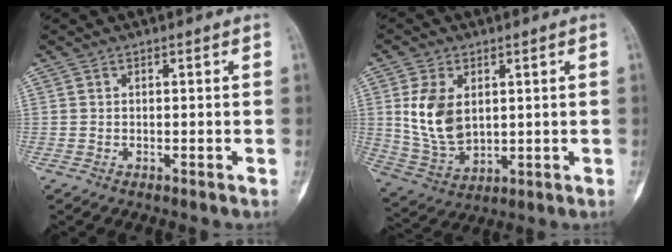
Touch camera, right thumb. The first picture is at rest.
{"total": 10.9, "force": [2.3, 7.0, 8.0], "torque": [-0.144, -0.013, 0.060]}